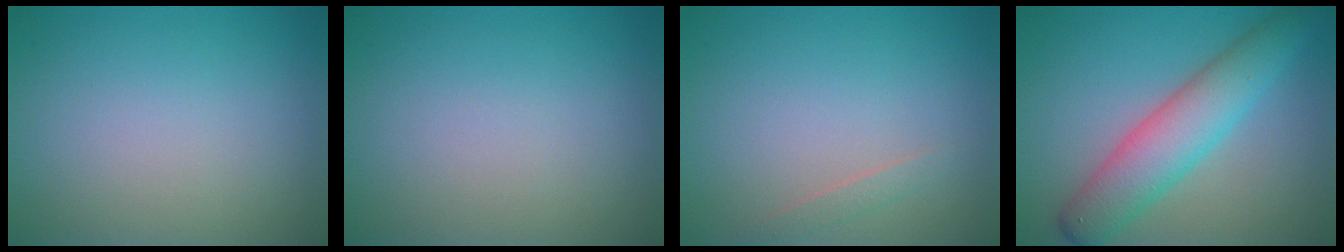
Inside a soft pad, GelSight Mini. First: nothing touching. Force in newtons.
{"total": 0.0}
{"total": 0.8, "press": 0.8, "slide": 0.0}
{"total": 6.0, "press": 6.0, "slide": 0.2}